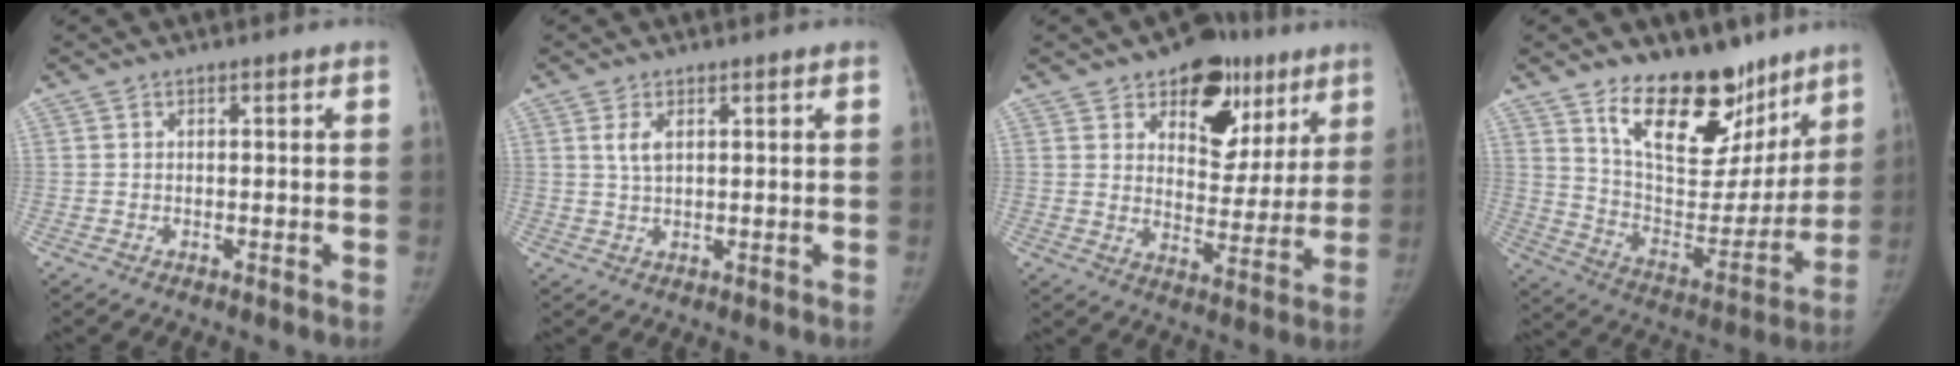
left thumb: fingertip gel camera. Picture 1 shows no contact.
{"total": 2.9, "force": [1.3, 1.4, 2.2], "torque": [-0.042, -0.003, 0.029]}
{"total": 16.4, "force": [9.0, 10.2, 9.2], "torque": [-0.056, -0.037, 0.129]}
{"total": 23.3, "force": [15.3, 11.8, 13.0], "torque": [-0.137, -0.091, 0.249]}